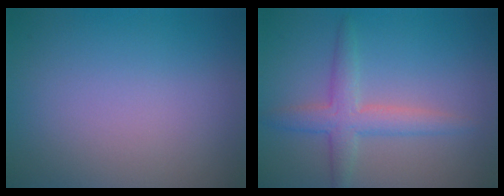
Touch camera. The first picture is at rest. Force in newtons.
{"total": 3.3, "press": 3.3, "slide": 0.1}